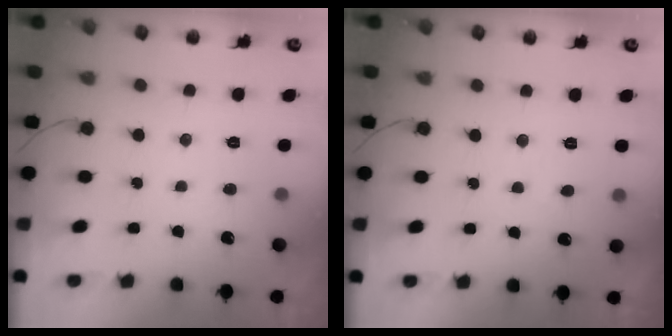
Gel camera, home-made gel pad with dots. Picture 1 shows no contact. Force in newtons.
{"total": 2.0, "press": 2.0, "slide": 0.5}